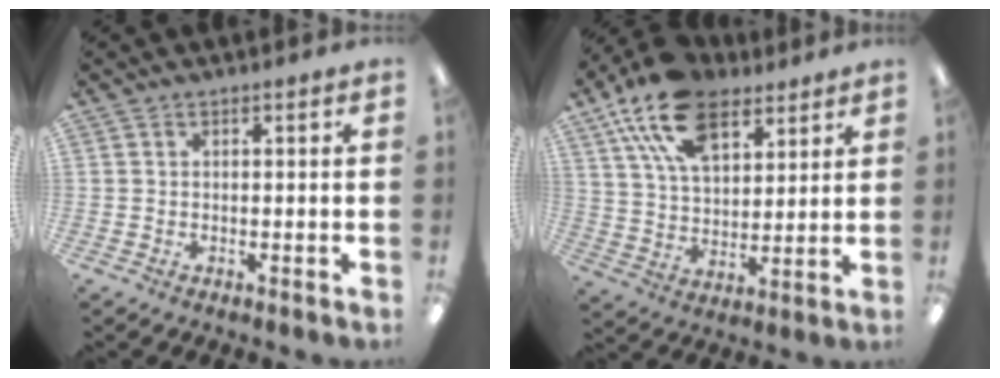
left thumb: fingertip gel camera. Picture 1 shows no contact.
{"total": 17.6, "force": [10.7, 9.8, 10.1], "torque": [-0.184, -0.035, 0.196]}